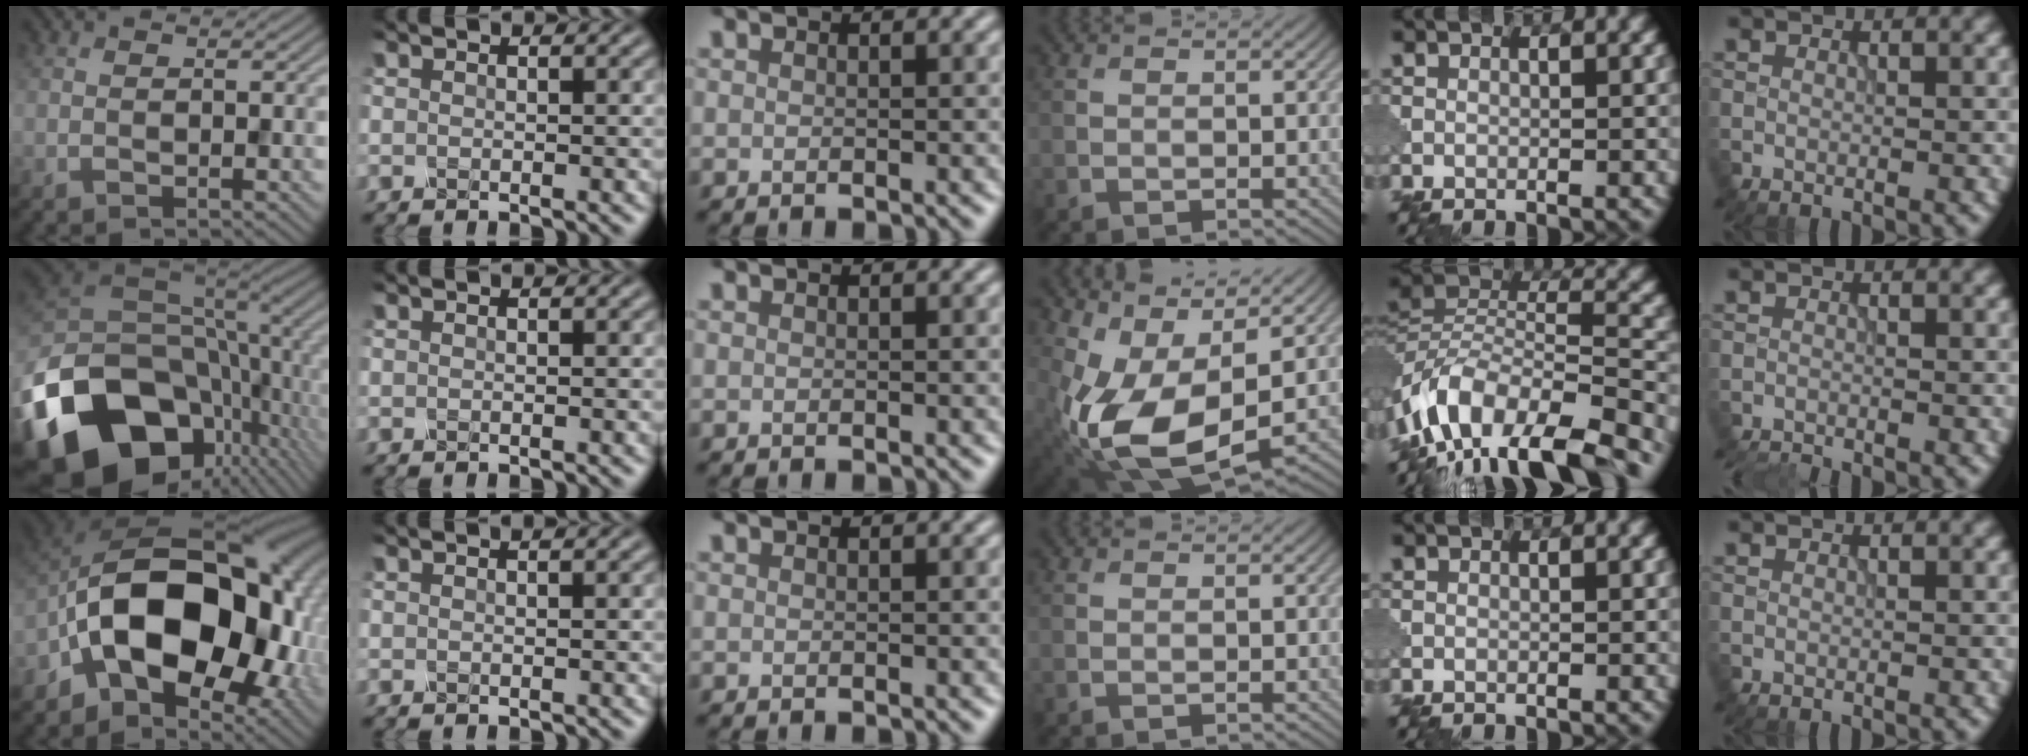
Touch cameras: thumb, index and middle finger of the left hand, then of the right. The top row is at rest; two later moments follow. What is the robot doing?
{"motion": "shake", "object": "sieve"}